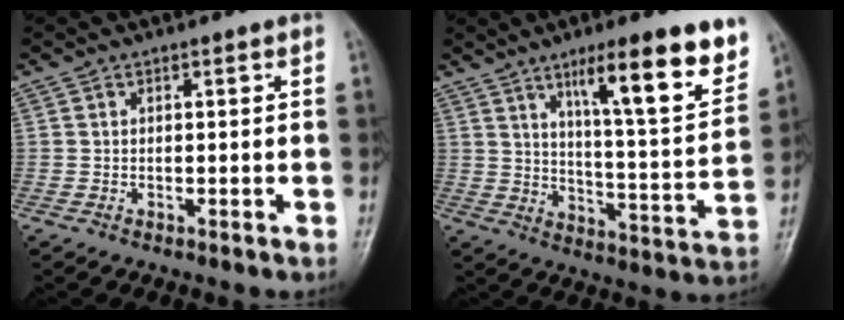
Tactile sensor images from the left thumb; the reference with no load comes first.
{"total": 17.3, "force": [10.2, 3.1, 13.7], "torque": [-0.176, -0.052, 0.161]}